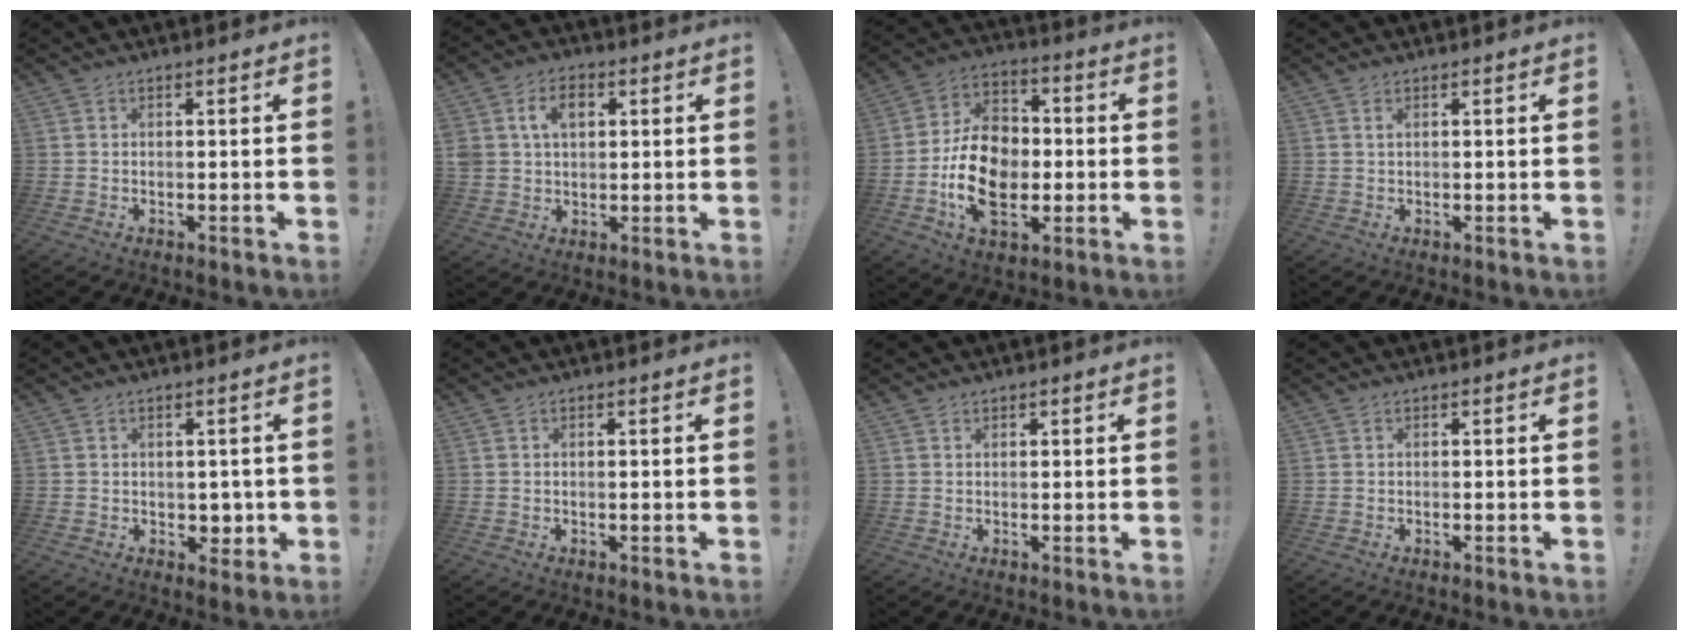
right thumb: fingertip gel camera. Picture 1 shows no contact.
{"total": 8.3, "force": [2.6, 6.1, 4.9], "torque": [-0.081, 0.004, 0.045]}
{"total": 17.9, "force": [-3.1, 13.0, 12.0], "torque": [-0.213, 0.018, -0.048]}
{"total": 1.0, "force": [0.5, 0.4, 0.7], "torque": [-0.011, 0.000, 0.007]}
{"total": 3.9, "force": [0.5, 3.5, 1.5], "torque": [-0.003, -0.007, 0.011]}
{"total": 0.0}
{"total": 0.8, "force": [0.6, 0.5, 0.1], "torque": [0.002, -0.002, 0.011]}
{"total": 0.0}